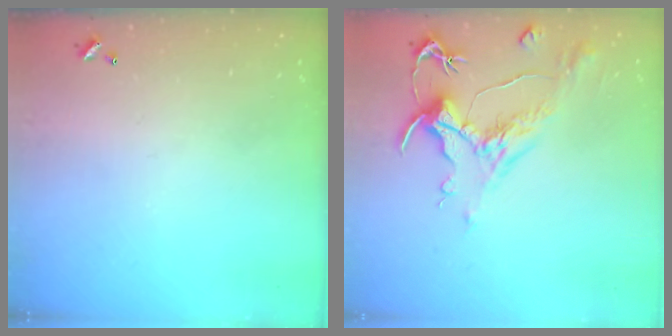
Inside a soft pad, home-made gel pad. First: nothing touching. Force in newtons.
{"total": 1.6, "press": 0.6, "slide": 1.4}